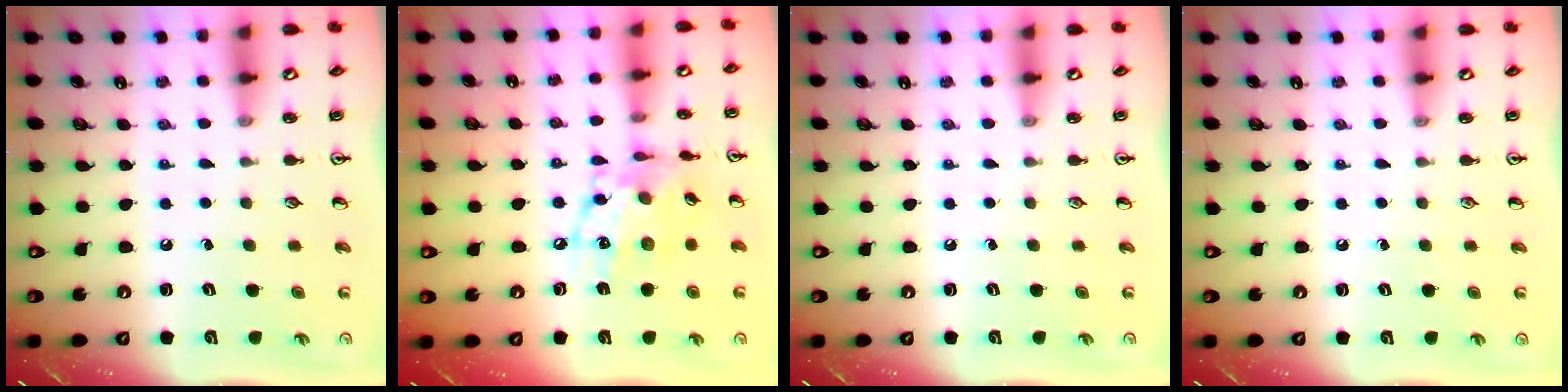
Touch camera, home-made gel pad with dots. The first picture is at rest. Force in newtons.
{"total": 14.8, "press": 14.8, "slide": 0.9}
{"total": 0.0}
{"total": 0.0}